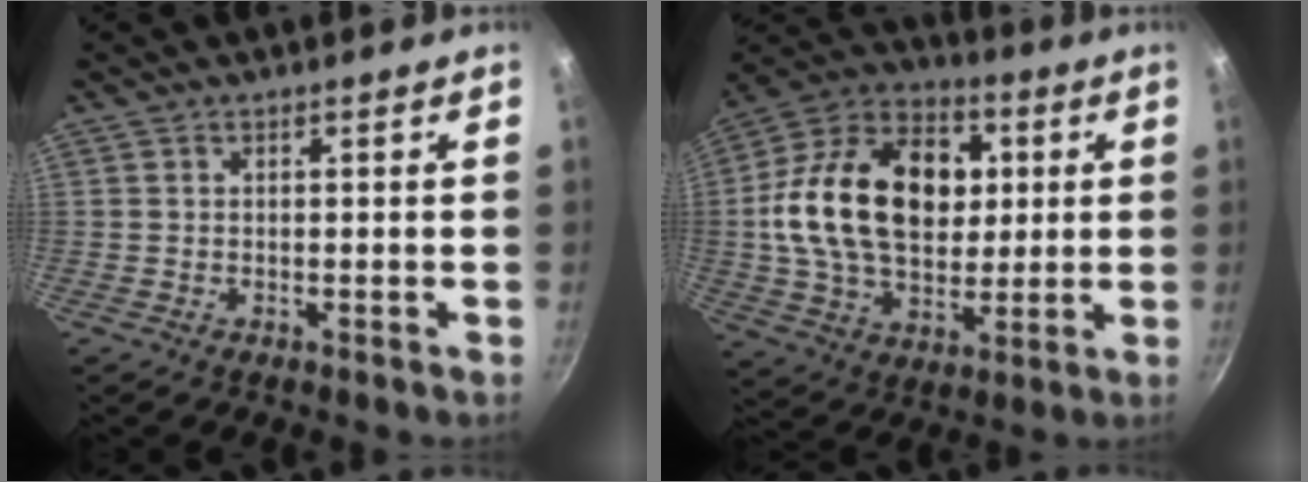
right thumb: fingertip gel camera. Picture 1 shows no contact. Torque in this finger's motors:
{"motor_torque": [-0.06, 1.18, 1.22, -0.58, 0.24]}